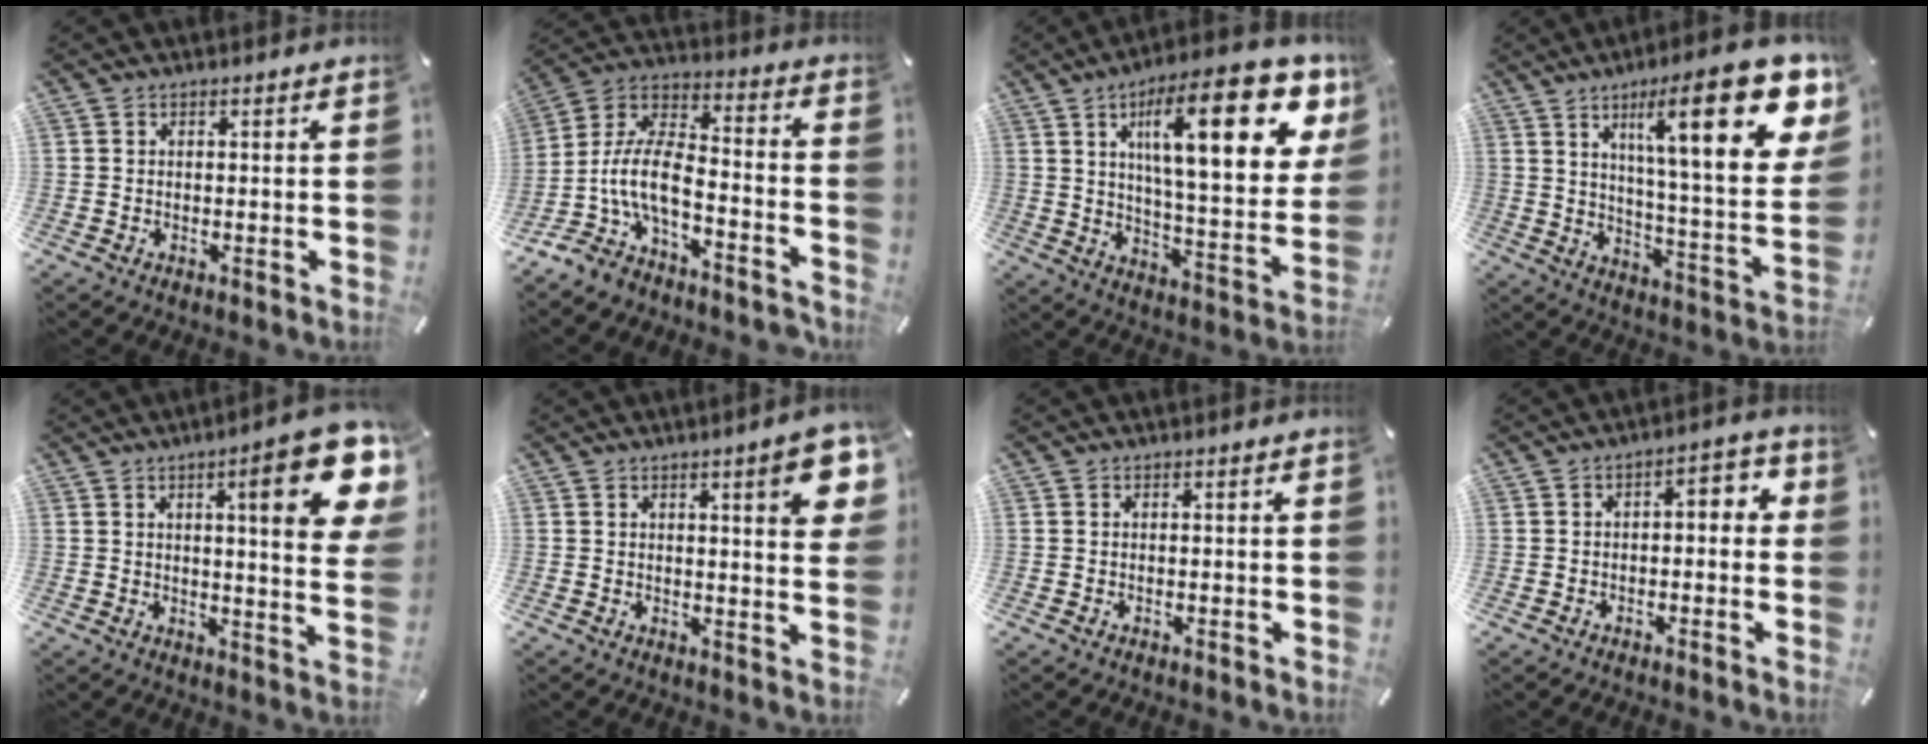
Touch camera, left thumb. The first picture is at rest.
{"total": 11.8, "force": [-5.6, 5.5, 8.8], "torque": [-0.190, 0.000, -0.106]}
{"total": 25.5, "force": [10.9, 8.4, 21.5], "torque": [-0.323, -0.042, 0.160]}
{"total": 24.4, "force": [11.9, 6.1, 20.4], "torque": [-0.302, -0.066, 0.172]}
{"total": 17.9, "force": [7.7, 3.7, 15.8], "torque": [-0.213, -0.042, 0.104]}
{"total": 9.2, "force": [3.8, 1.9, 8.2], "torque": [-0.106, -0.020, 0.056]}
{"total": 0.0}
{"total": 4.2, "force": [-1.2, 2.2, 3.3], "torque": [-0.047, 0.011, -0.031]}